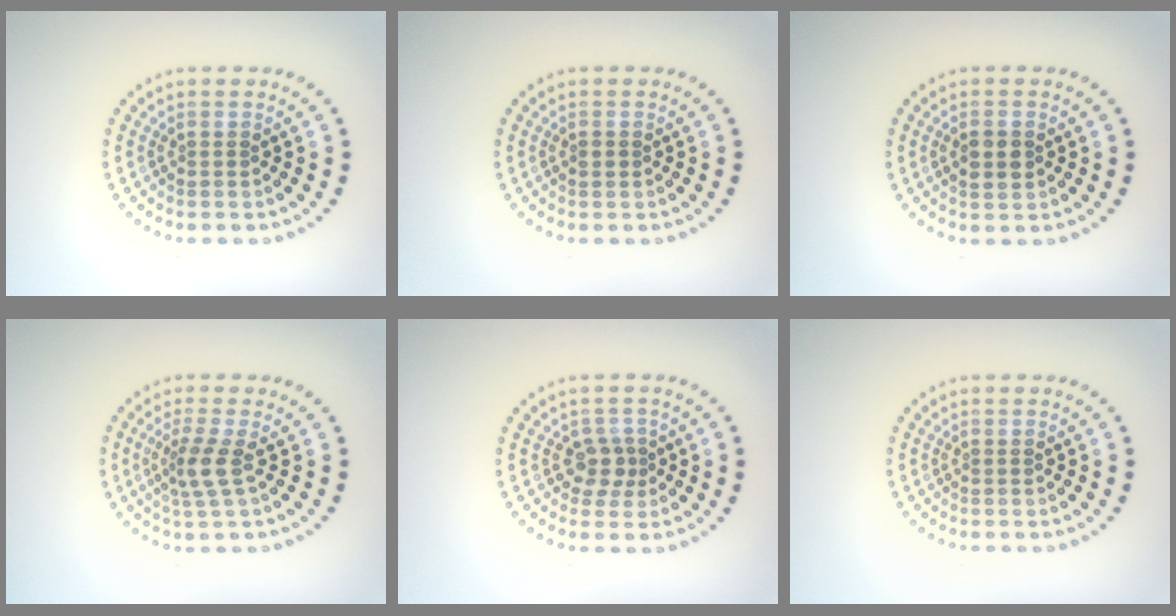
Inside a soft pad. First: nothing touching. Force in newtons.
{"total": 0.9, "press": 0.9, "slide": 0.1}
{"total": 2.0, "press": 2.0, "slide": 0.1}
{"total": 2.3, "press": 1.8, "slide": 1.5}
{"total": 2.0, "press": 1.6, "slide": 1.2}
{"total": 0.0}